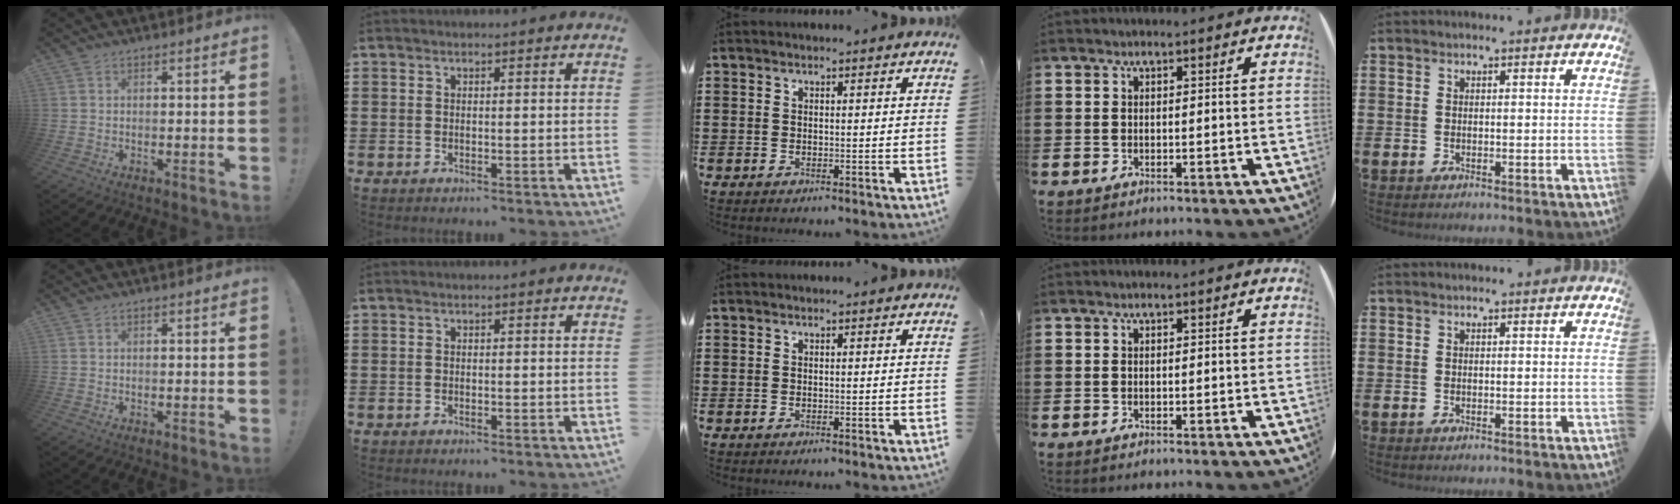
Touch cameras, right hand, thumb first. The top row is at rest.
{}